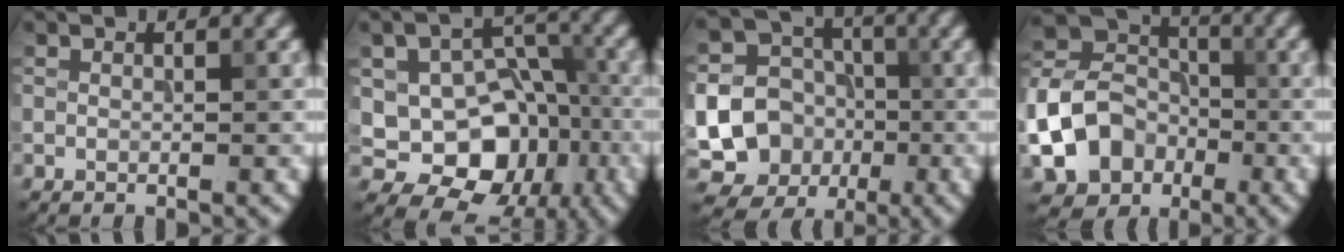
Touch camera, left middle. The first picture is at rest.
{"total": 10.3, "force": [-2.1, 7.9, 6.2], "torque": [-0.066, -0.001, -0.048]}
{"total": 16.9, "force": [-3.7, 15.8, 4.6], "torque": [-0.132, -0.019, -0.075]}
{"total": 9.8, "force": [-3.6, 7.9, 4.5], "torque": [-0.090, -0.017, -0.083]}